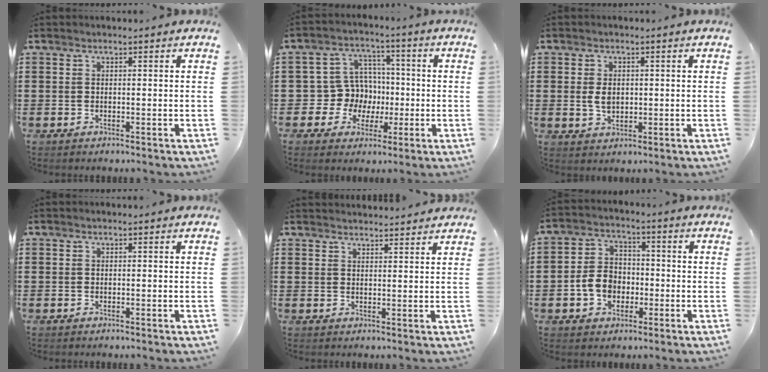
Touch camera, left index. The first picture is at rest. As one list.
[{"total": 8.3, "force": [0.1, 8.1, 2.1], "torque": [-0.071, 0.006, 0.008]}, {"total": 3.2, "force": [0.1, 2.1, 2.4], "torque": [-0.057, 0.003, 0.000]}, {"total": 0.0}, {"total": 2.1, "force": [2.1, -0.1, -0.1], "torque": [-0.004, -0.004, 0.041]}, {"total": 6.1, "force": [-1.9, 4.8, 3.4], "torque": [-0.080, 0.009, -0.040]}]